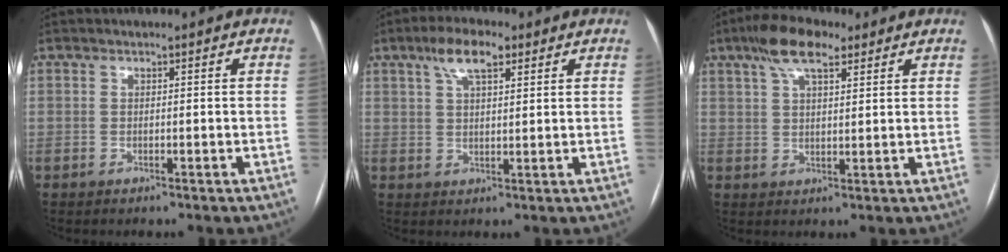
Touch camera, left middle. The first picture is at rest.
{"total": 6.1, "force": [3.5, 2.0, 4.5], "torque": [-0.091, 0.017, 0.062]}
{"total": 8.0, "force": [5.0, 2.7, 5.6], "torque": [-0.111, 0.021, 0.088]}